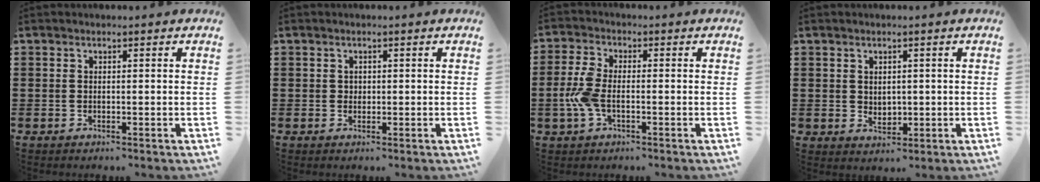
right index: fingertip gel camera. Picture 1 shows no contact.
{"total": 0.8, "force": [0.2, 0.7, 0.2], "torque": [-0.007, 0.003, 0.004]}
{"total": 5.1, "force": [-1.2, 2.3, 4.4], "torque": [-0.117, -0.009, -0.031]}
{"total": 2.0, "force": [1.0, 1.7, 0.3], "torque": [-0.004, 0.006, 0.017]}